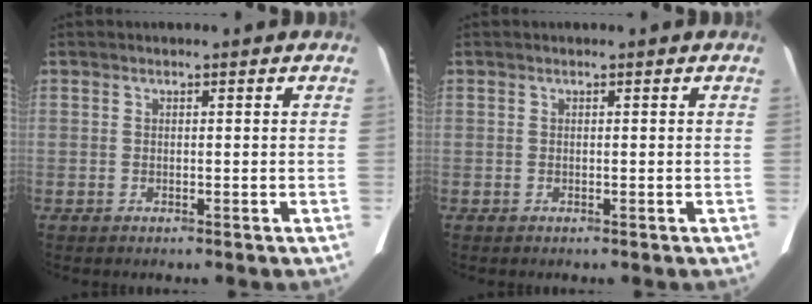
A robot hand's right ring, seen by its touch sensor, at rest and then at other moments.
{"total": 0.0}